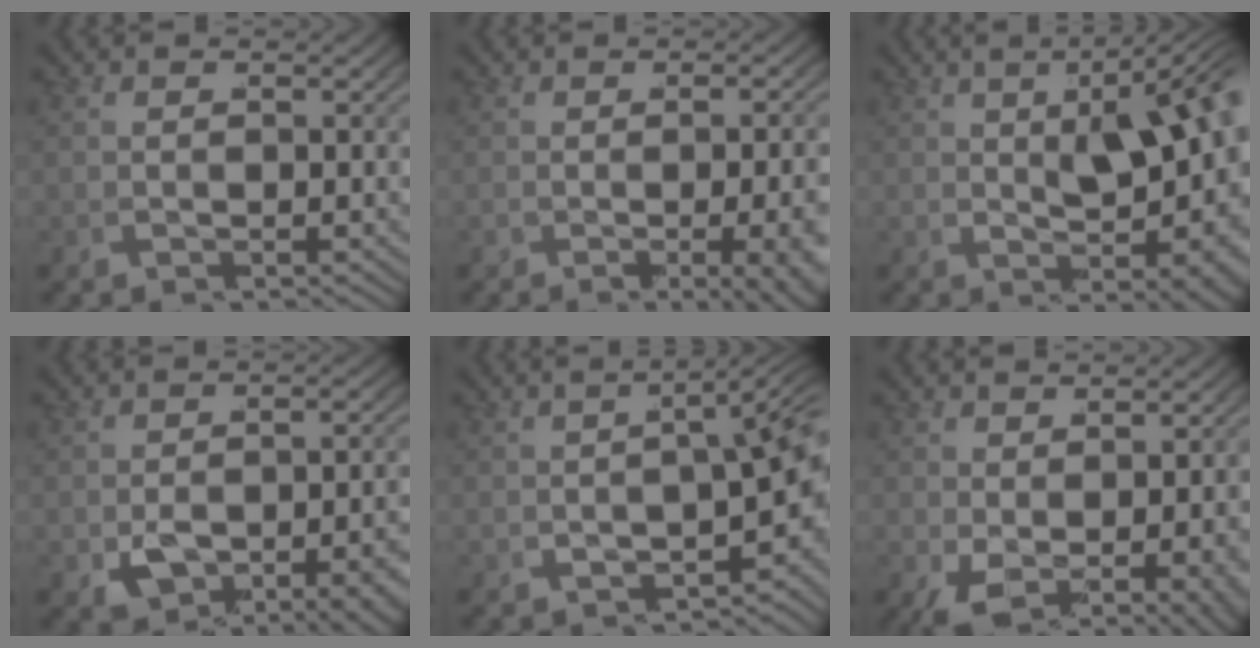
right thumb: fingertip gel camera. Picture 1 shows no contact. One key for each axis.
{"total": 5.8, "fx": -1.8, "fy": 1.5, "fz": 5.3, "tx": -0.057, "ty": -0.002, "tz": -0.026}
{"total": 8.1, "fx": 1.3, "fy": 3.2, "fz": 7.3, "tx": -0.086, "ty": 0.002, "tz": 0.028}
{"total": 4.5, "fx": -2.3, "fy": 2.1, "fz": 3.3, "tx": -0.047, "ty": -0.006, "tz": -0.025}
{"total": 5.7, "fx": -0.7, "fy": 2.1, "fz": 5.2, "tx": -0.047, "ty": 0.013, "tz": -0.009}
{"total": 3.5, "fx": -0.6, "fy": 1.2, "fz": 3.2, "tx": -0.038, "ty": -0.018, "tz": 0.009}